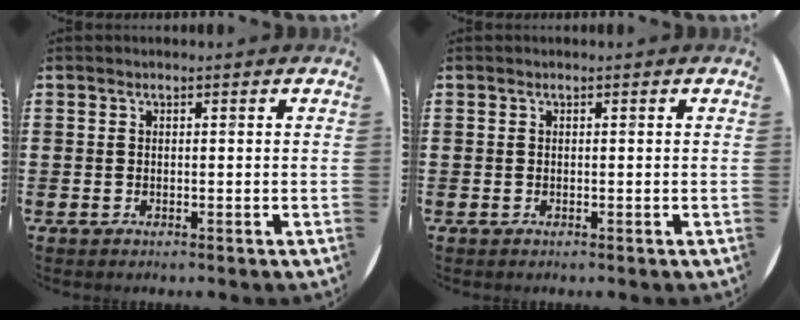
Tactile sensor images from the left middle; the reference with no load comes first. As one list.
[{"total": 0.0}]